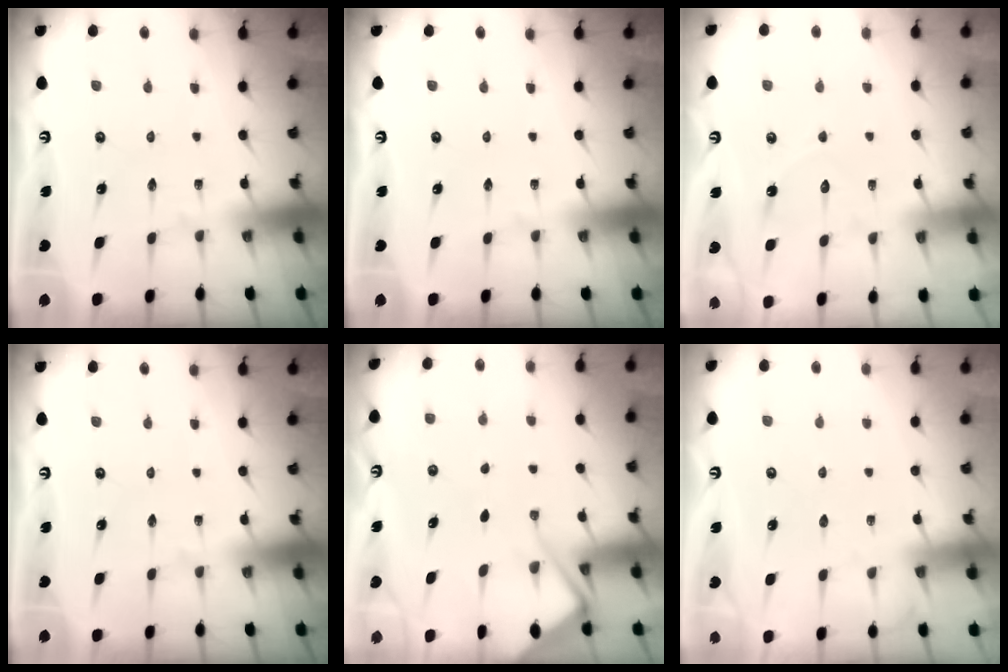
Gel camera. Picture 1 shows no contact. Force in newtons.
{"total": 0.0}
{"total": 6.3, "press": 6.3, "slide": 0.6}
{"total": 0.0}
{"total": 6.3, "press": 6.3, "slide": 0.8}
{"total": 3.0, "press": 3.0, "slide": 0.5}